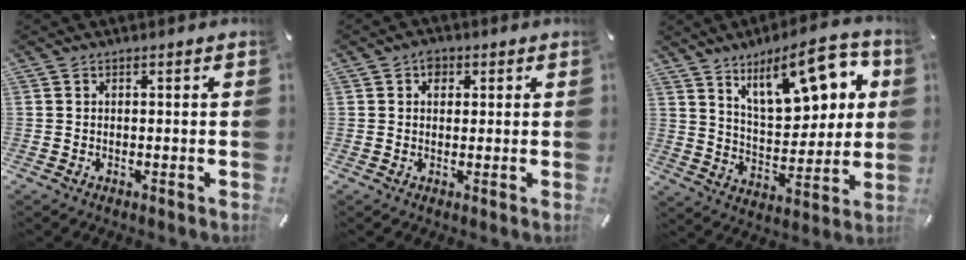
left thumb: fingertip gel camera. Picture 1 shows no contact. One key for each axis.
{"total": 2.5, "fx": 0.8, "fy": 2.1, "fz": 1.1, "tx": -0.007, "ty": -0.001, "tz": 0.010}
{"total": 17.4, "fx": 10.3, "fy": 8.0, "fz": 11.5, "tx": -0.169, "ty": -0.046, "tz": 0.173}